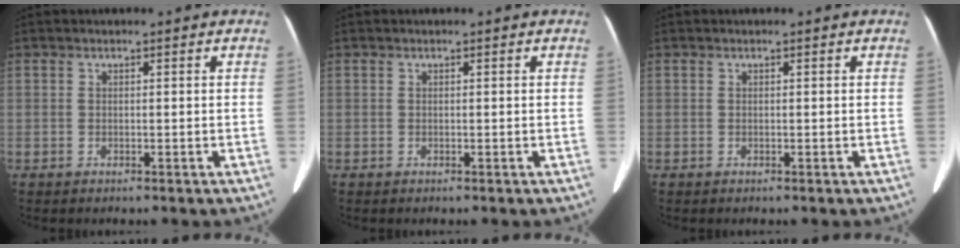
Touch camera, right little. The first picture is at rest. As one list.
[{"total": 0.0}, {"total": 0.0}]